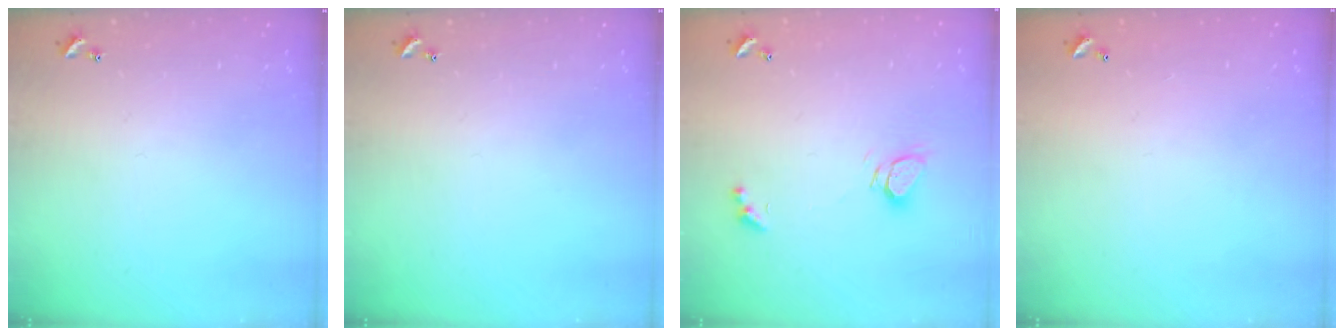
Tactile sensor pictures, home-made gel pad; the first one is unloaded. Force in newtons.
{"total": 0.0}
{"total": 3.0, "press": 2.9, "slide": 0.3}
{"total": 3.0, "press": 3.0, "slide": 0.1}